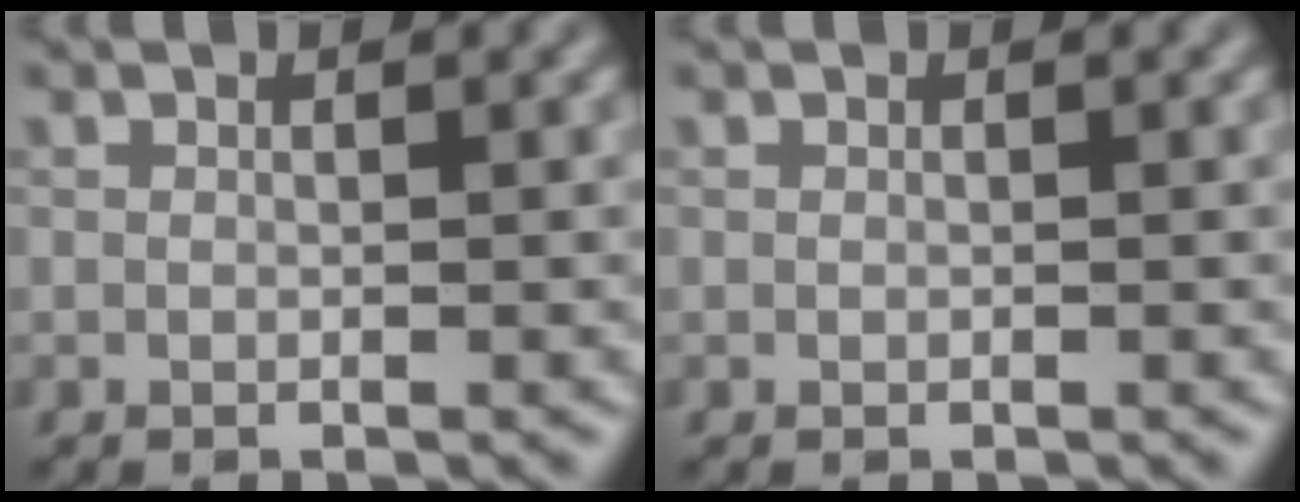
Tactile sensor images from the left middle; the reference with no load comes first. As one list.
[{"total": 0.0}]